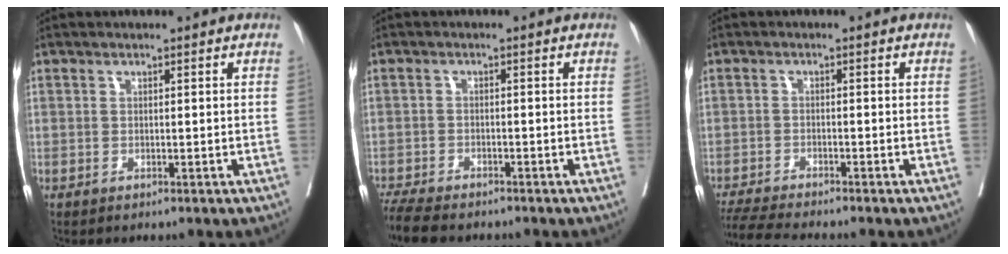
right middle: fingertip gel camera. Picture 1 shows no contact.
{"total": 7.6, "force": [-6.7, 1.7, 3.3], "torque": [-0.054, -0.015, -0.111]}
{"total": 6.8, "force": [-6.4, -0.5, 2.5], "torque": [-0.040, -0.019, -0.109]}